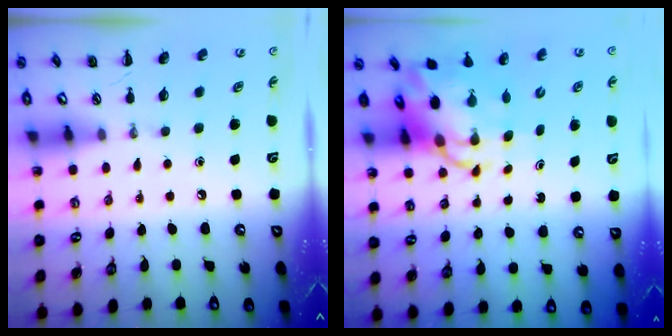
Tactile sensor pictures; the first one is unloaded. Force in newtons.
{"total": 9.2, "press": 8.9, "slide": 2.6}